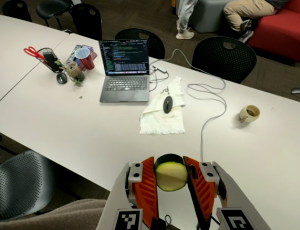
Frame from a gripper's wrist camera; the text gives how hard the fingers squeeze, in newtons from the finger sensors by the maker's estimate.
{"total": 12.7, "left": 12.7, "right": 12.6}